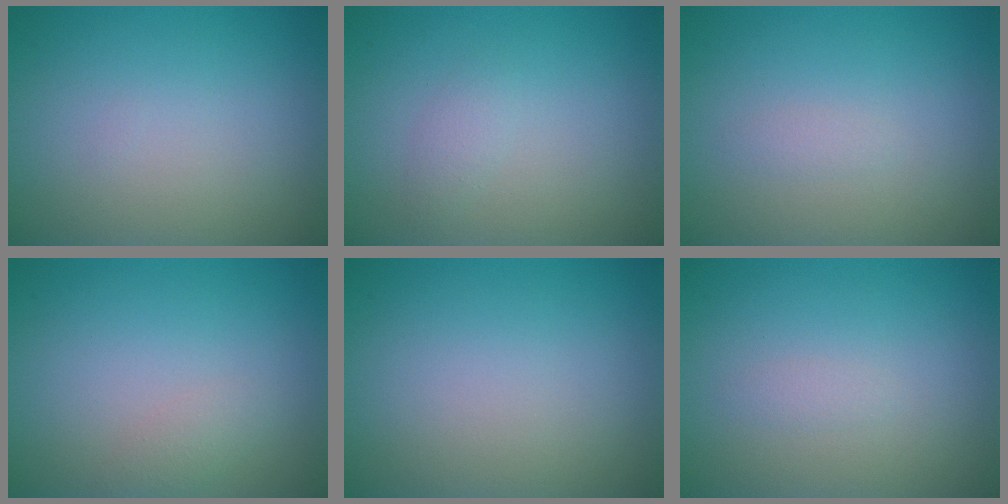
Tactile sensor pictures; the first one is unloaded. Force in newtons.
{"total": 1.1, "press": 1.1, "slide": 0.0}
{"total": 0.6, "press": 0.6, "slide": 0.0}
{"total": 1.0, "press": 1.0, "slide": 0.0}
{"total": 0.0}
{"total": 0.6, "press": 0.6, "slide": 0.0}